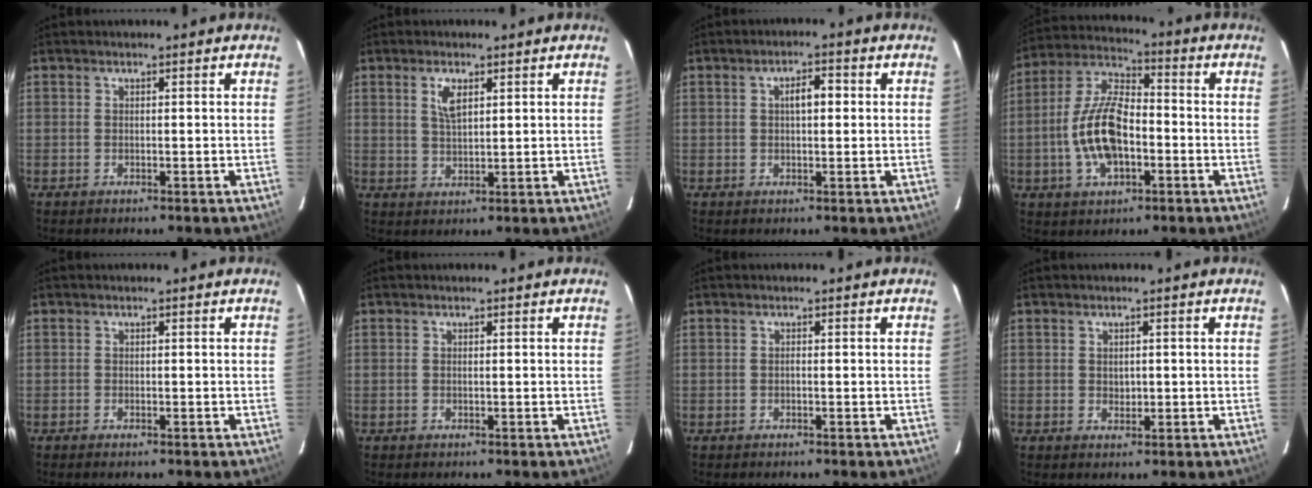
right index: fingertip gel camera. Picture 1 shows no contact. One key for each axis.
{"total": 3.8, "fx": 1.7, "fy": 1.6, "fz": 3.0, "tx": -0.056, "ty": 0.002, "tz": 0.034}
{"total": 3.5, "fx": 0.6, "fy": 1.5, "fz": 3.1, "tx": -0.052, "ty": 0.012, "tz": 0.010}
{"total": 13.6, "fx": -3.2, "fy": 6.6, "fz": 11.5, "tx": -0.239, "ty": 0.009, "tz": -0.058}
{"total": 0.6, "fx": -0.5, "fy": 0.2, "fz": 0.3, "tx": -0.007, "ty": -0.001, "tz": -0.010}
{"total": 0.0}
{"total": 0.0}
{"total": 1.7, "fx": 0.1, "fy": 1.4, "fz": 0.9, "tx": -0.012, "ty": 0.001, "tz": 0.004}